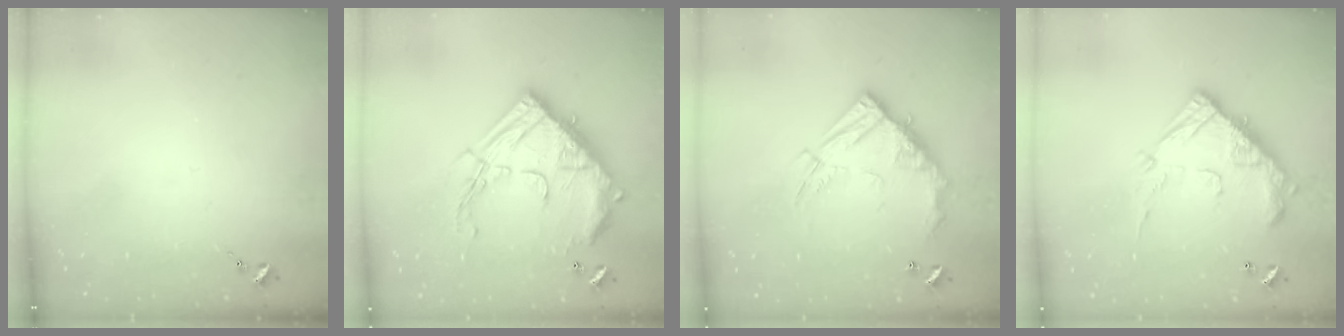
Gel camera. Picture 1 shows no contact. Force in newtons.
{"total": 23.7, "press": 23.6, "slide": 2.2}
{"total": 17.2, "press": 17.1, "slide": 1.7}
{"total": 17.5, "press": 17.4, "slide": 1.3}